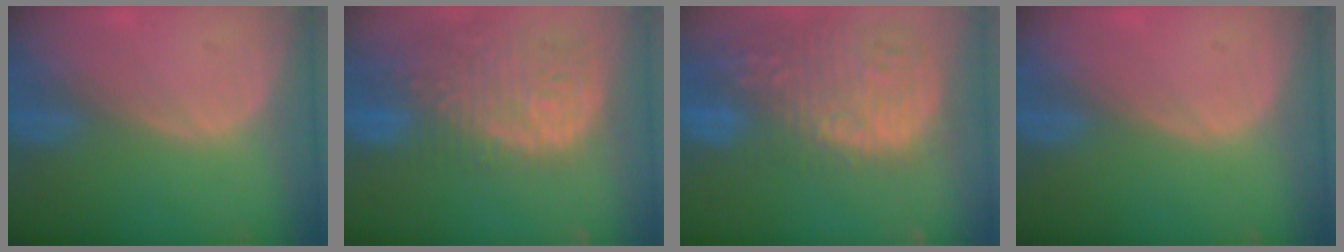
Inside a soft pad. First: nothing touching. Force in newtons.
{"total": 14.4, "press": 11.8, "slide": 8.2}
{"total": 16.0, "press": 13.2, "slide": 9.1}
{"total": 0.0}